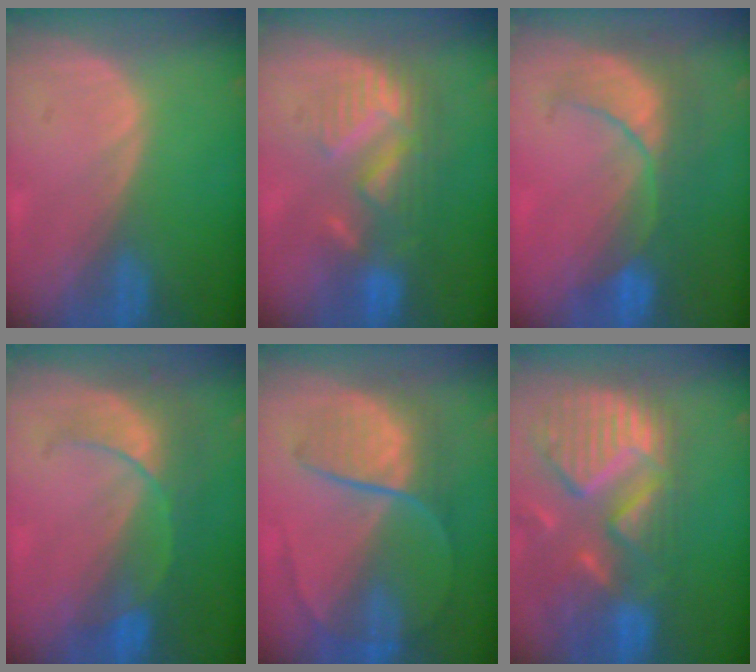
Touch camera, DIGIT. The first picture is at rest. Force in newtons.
{"total": 8.7, "press": 8.0, "slide": 3.3}
{"total": 8.4, "press": 8.1, "slide": 2.2}
{"total": 8.0, "press": 7.1, "slide": 3.8}
{"total": 8.1, "press": 7.3, "slide": 3.5}
{"total": 13.5, "press": 11.4, "slide": 7.2}